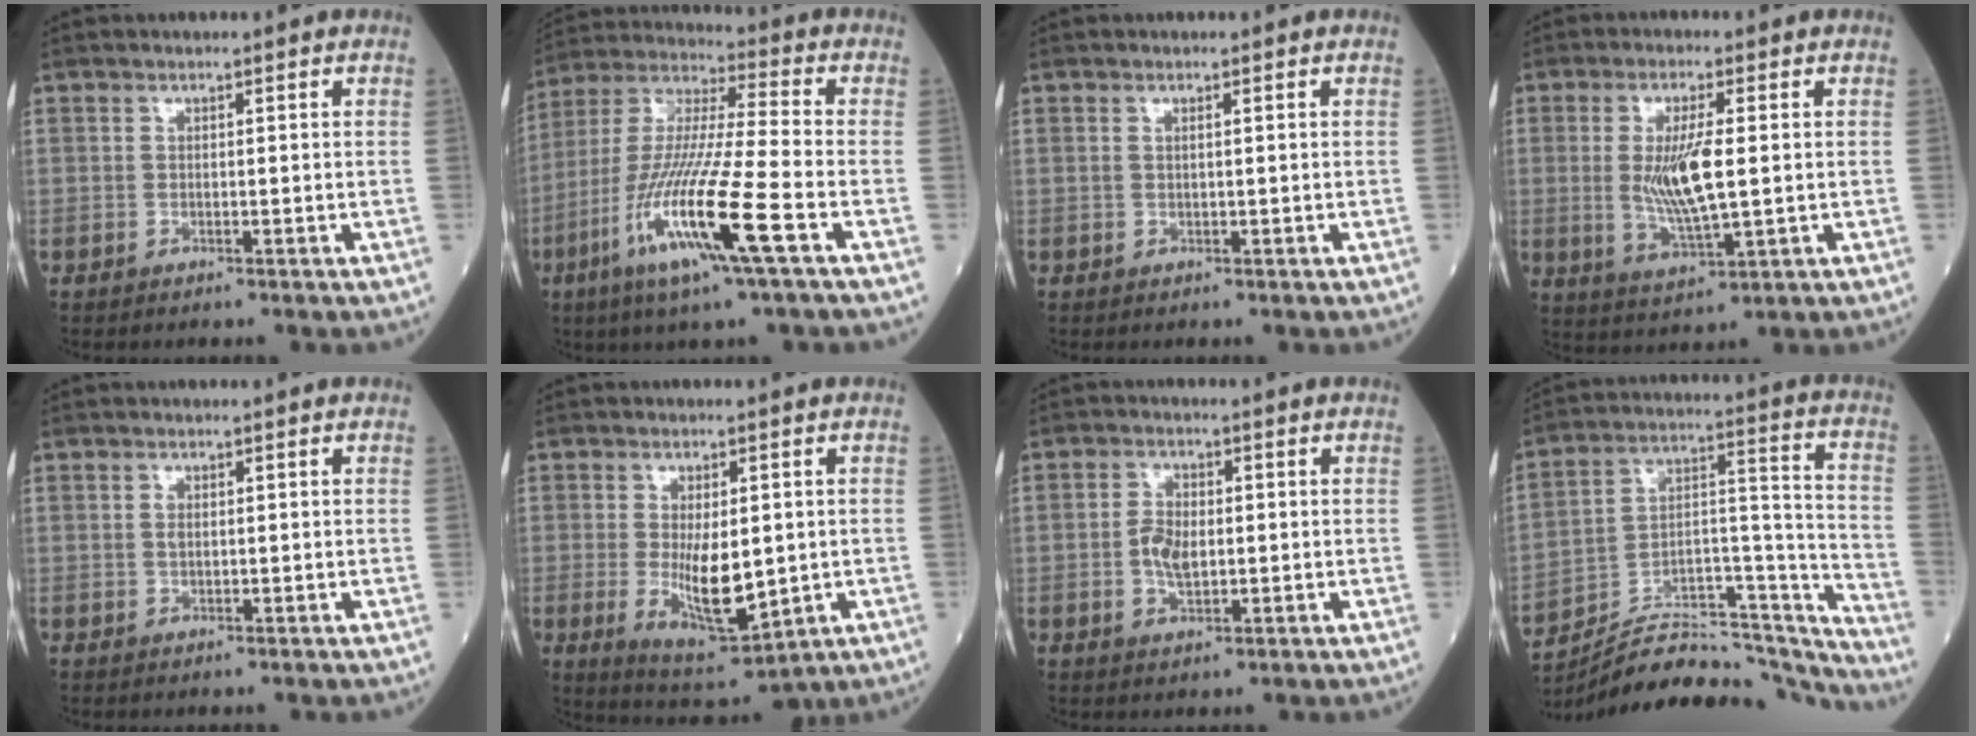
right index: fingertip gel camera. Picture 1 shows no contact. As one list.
[{"total": 17.7, "force": [-7.2, -0.2, 16.1], "torque": [-0.338, -0.027, -0.138]}, {"total": 0.8, "force": [0.2, -0.4, 0.6], "torque": [-0.021, 0.003, 0.004]}, {"total": 8.5, "force": [0.3, 1.1, 8.4], "torque": [-0.177, -0.013, 0.009]}, {"total": 1.0, "force": [0.2, 0.1, 1.0], "torque": [-0.022, 0.000, 0.005]}, {"total": 10.2, "force": [-1.3, 3.2, 9.6], "torque": [-0.168, -0.024, -0.006]}, {"total": 4.2, "force": [-0.3, 1.9, 3.8], "torque": [-0.078, 0.002, -0.005]}, {"total": 24.0, "force": [-23.0, 3.3, 6.2], "torque": [-0.088, 0.044, -0.350]}]